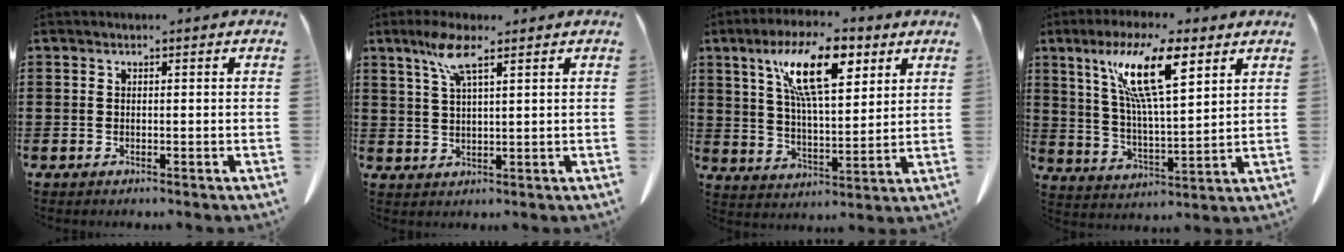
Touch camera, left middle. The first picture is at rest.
{"total": 5.9, "force": [3.6, 1.1, 4.6], "torque": [-0.100, 0.008, 0.062]}
{"total": 13.8, "force": [7.6, 4.5, 10.6], "torque": [-0.201, -0.008, 0.130]}
{"total": 12.6, "force": [7.3, 2.9, 9.9], "torque": [-0.208, -0.006, 0.125]}